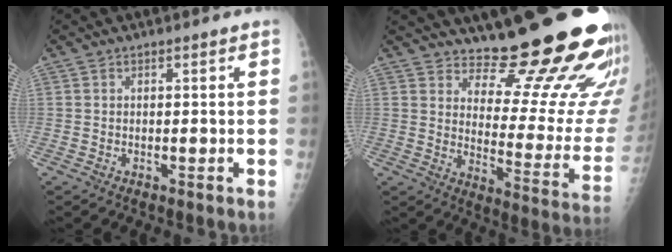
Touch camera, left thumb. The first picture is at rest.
{"total": 21.1, "force": [17.5, 4.9, 10.7], "torque": [-0.102, -0.162, 0.230]}